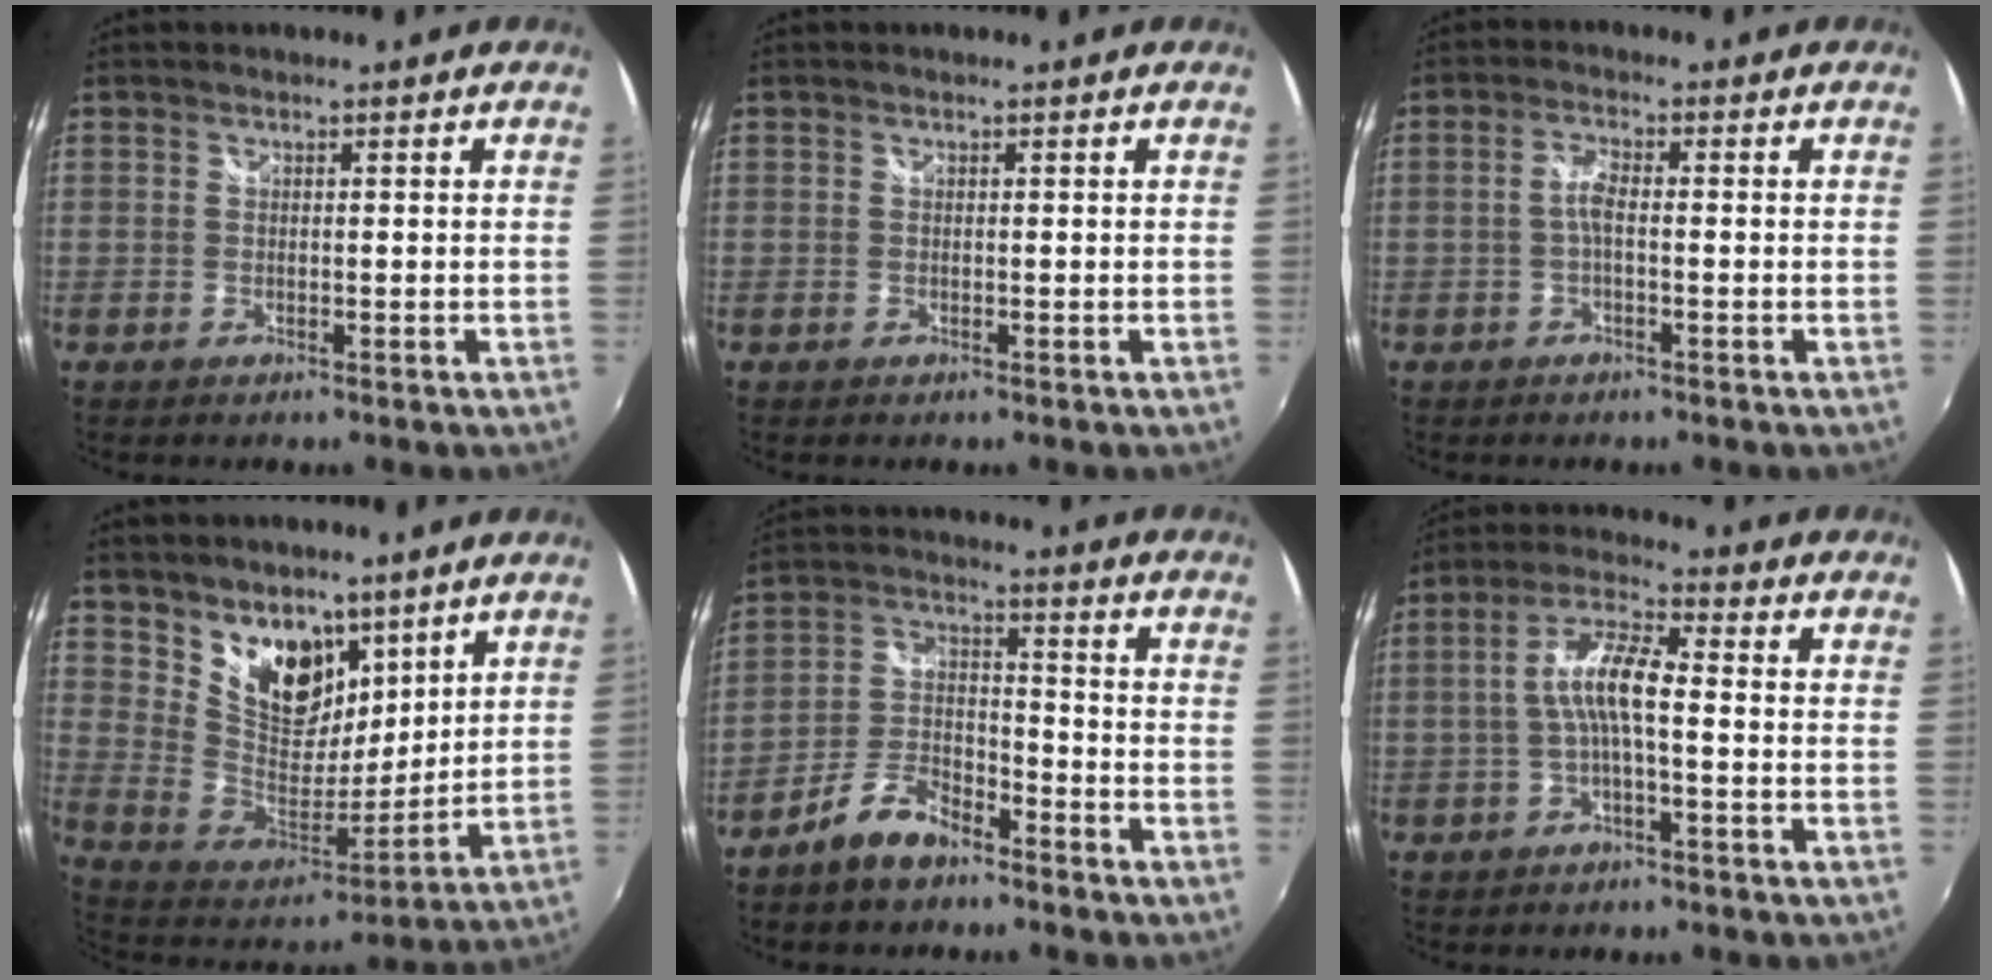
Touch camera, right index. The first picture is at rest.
{"total": 0.0}
{"total": 2.6, "force": [-0.6, 0.7, 2.4], "torque": [-0.053, 0.007, -0.013]}
{"total": 14.6, "force": [9.4, 8.9, 6.8], "torque": [-0.128, -0.002, 0.185]}
{"total": 7.9, "force": [-6.0, 3.3, 4.0], "torque": [-0.094, 0.014, -0.114]}
{"total": 7.4, "force": [-1.3, 1.5, 7.1], "torque": [-0.152, 0.016, -0.026]}